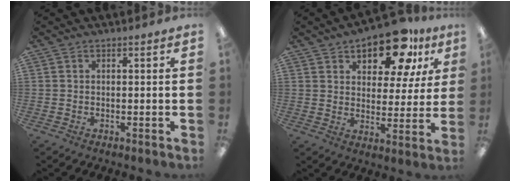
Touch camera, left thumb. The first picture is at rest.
{"total": 14.7, "force": [10.5, 6.8, 7.6], "torque": [-0.115, -0.056, 0.182]}